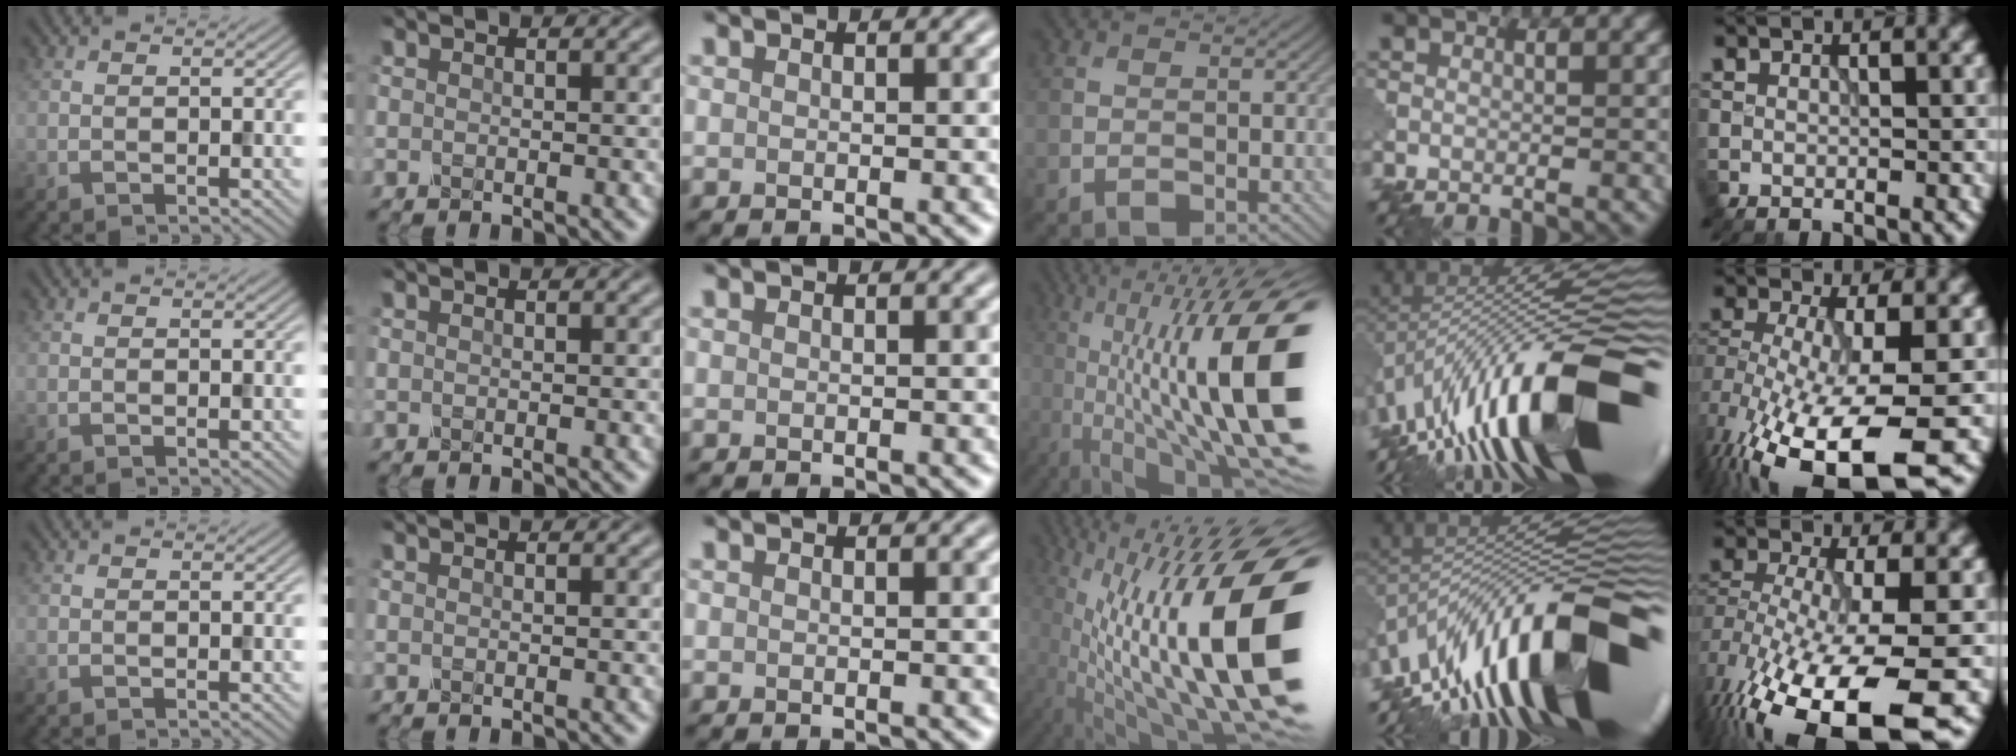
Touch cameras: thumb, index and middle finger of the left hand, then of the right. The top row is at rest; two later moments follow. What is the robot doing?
{"motion": "shake", "object": "plastic piggy bank"}